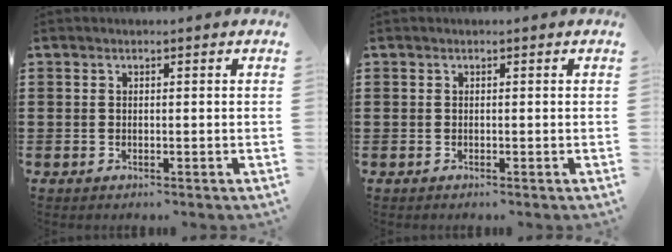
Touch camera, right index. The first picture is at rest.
{"total": 0.0}